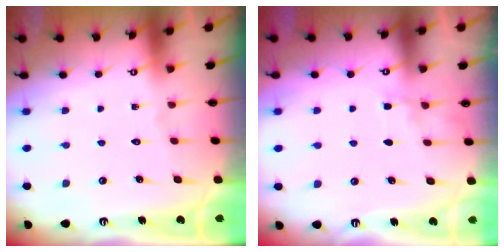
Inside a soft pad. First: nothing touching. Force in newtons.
{"total": 4.9, "press": 4.9, "slide": 0.5}